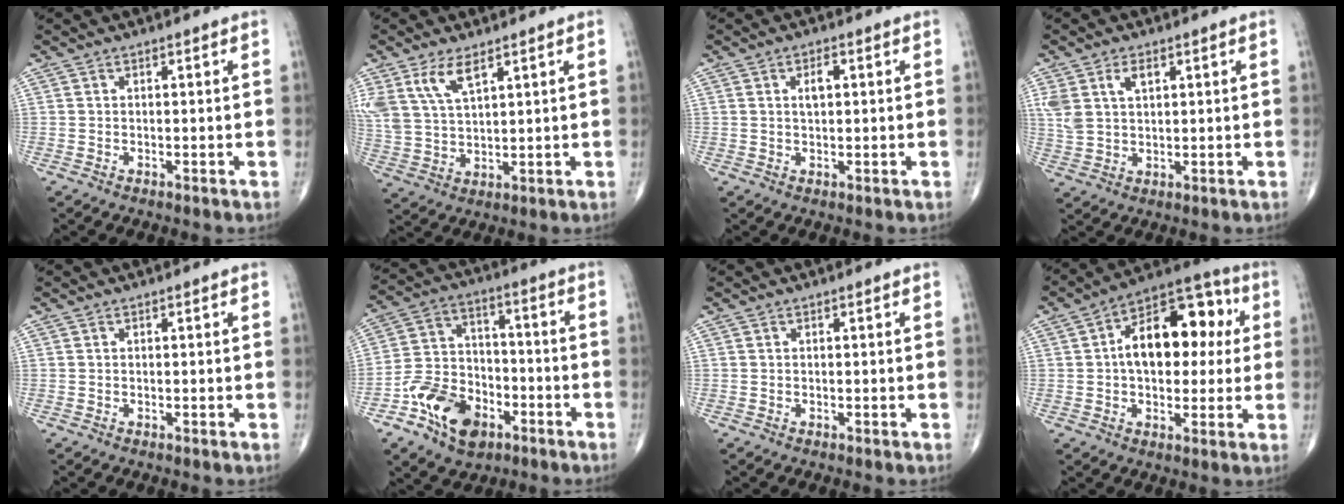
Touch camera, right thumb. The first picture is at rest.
{"total": 8.1, "force": [4.7, 3.4, 5.6], "torque": [-0.117, -0.014, 0.105]}
{"total": 2.5, "force": [0.7, 1.2, 2.1], "torque": [-0.033, 0.002, 0.011]}
{"total": 6.4, "force": [2.6, 3.7, 4.4], "torque": [-0.092, -0.001, 0.059]}
{"total": 0.0}
{"total": 15.4, "force": [-7.8, 10.0, 8.7], "torque": [-0.125, 0.056, -0.139]}
{"total": 0.0}
{"total": 17.2, "force": [2.6, 10.1, 13.6], "torque": [-0.165, 0.030, 0.031]}